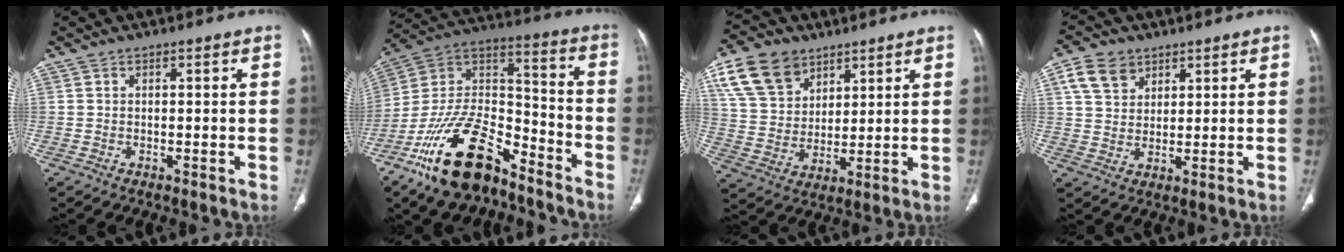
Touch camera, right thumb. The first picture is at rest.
{"total": 21.9, "force": [-14.5, 9.9, 13.2], "torque": [-0.230, 0.083, -0.261]}
{"total": 13.9, "force": [7.7, 9.5, 6.5], "torque": [-0.107, -0.015, 0.154]}
{"total": 7.6, "force": [3.9, 5.5, 3.4], "torque": [-0.046, -0.011, 0.077]}